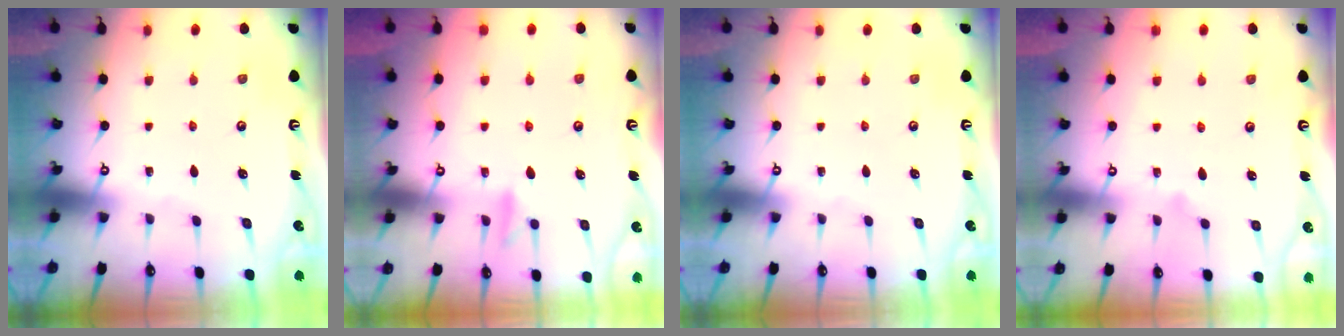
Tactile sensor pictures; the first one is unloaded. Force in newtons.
{"total": 10.2, "press": 10.0, "slide": 2.0}
{"total": 0.0}
{"total": 6.7, "press": 6.7, "slide": 0.5}